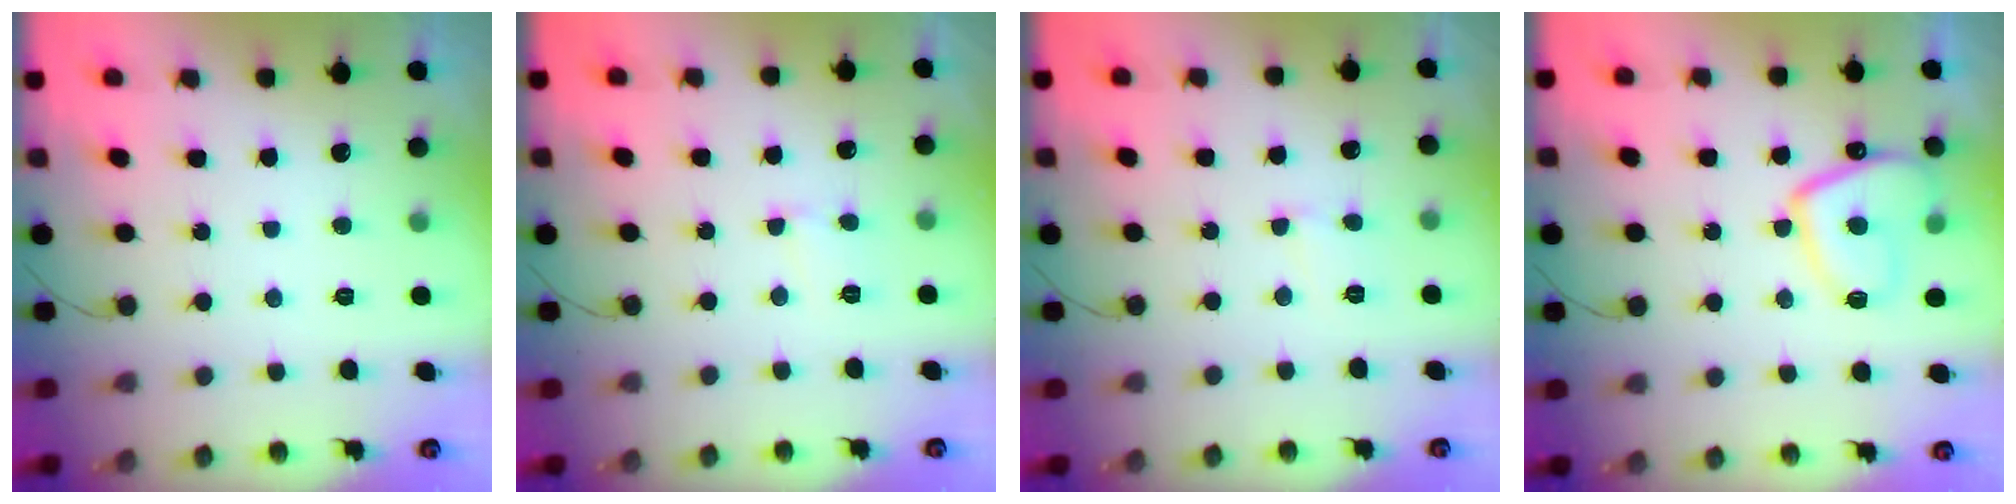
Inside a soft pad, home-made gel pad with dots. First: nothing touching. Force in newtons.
{"total": 2.6, "press": 2.6, "slide": 0.3}
{"total": 2.5, "press": 2.5, "slide": 0.2}
{"total": 11.6, "press": 11.5, "slide": 1.4}